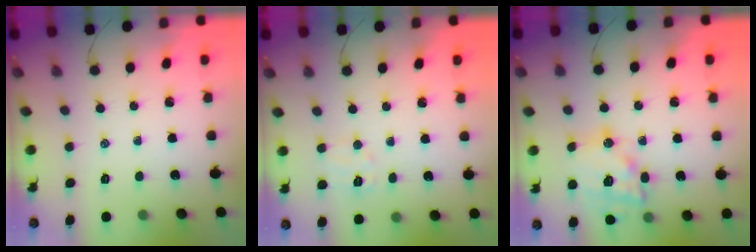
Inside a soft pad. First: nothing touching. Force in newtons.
{"total": 5.5, "press": 5.4, "slide": 1.1}
{"total": 17.5, "press": 17.2, "slide": 3.0}